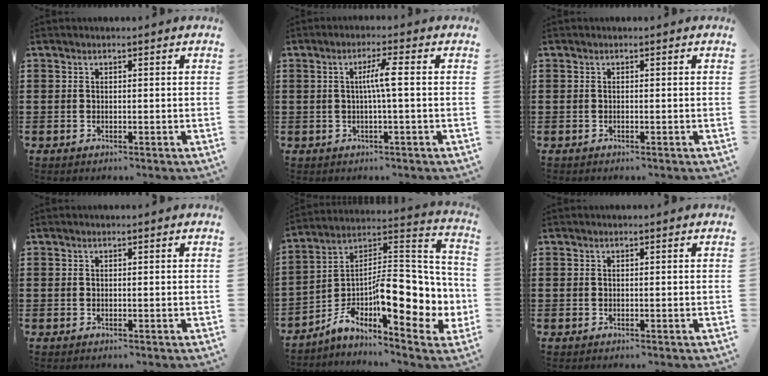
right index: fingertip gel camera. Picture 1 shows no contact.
{"total": 3.8, "force": [0.0, -0.1, 3.8], "torque": [-0.071, -0.001, -0.007]}
{"total": 0.0}
{"total": 0.0}
{"total": 14.0, "force": [-4.7, 5.6, 11.9], "torque": [-0.180, -0.028, -0.084]}
{"total": 0.0}